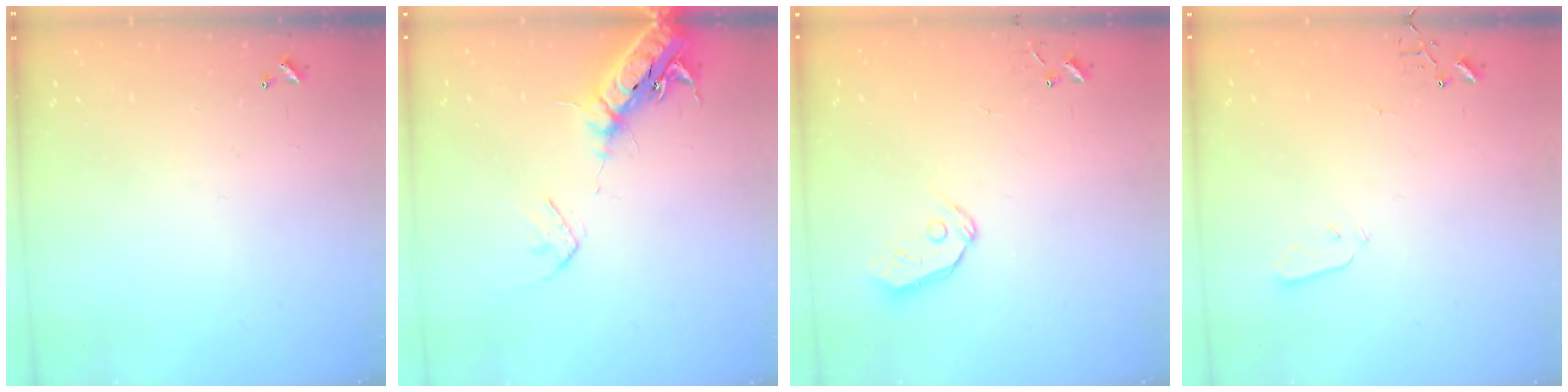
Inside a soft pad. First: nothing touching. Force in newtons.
{"total": 18.4, "press": 17.9, "slide": 4.4}
{"total": 6.8, "press": 6.8, "slide": 0.7}
{"total": 3.0, "press": 3.0, "slide": 0.3}